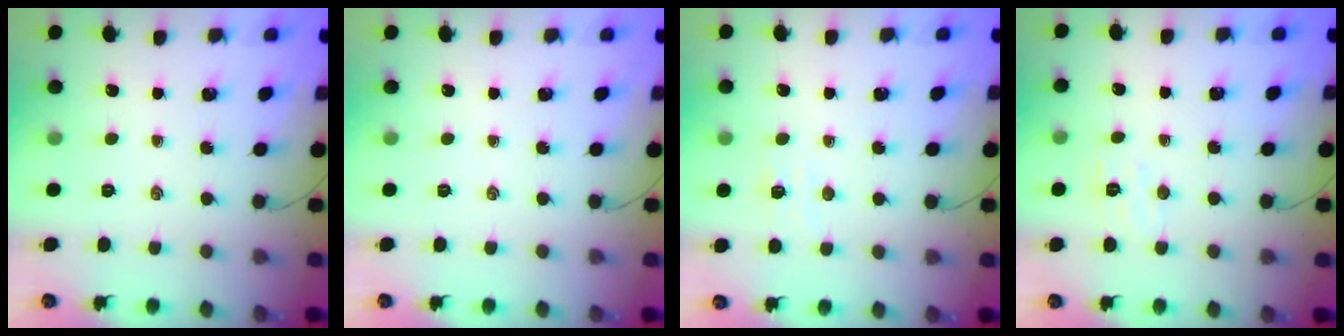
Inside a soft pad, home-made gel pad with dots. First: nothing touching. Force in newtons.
{"total": 0.0}
{"total": 4.0, "press": 3.9, "slide": 0.9}
{"total": 4.5, "press": 4.4, "slide": 1.1}